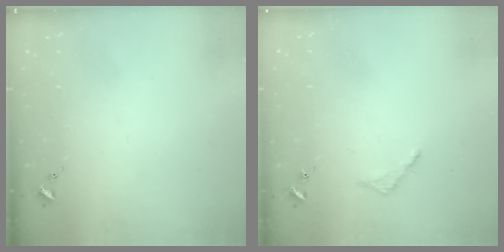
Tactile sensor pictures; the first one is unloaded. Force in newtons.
{"total": 2.8, "press": 2.7, "slide": 0.3}